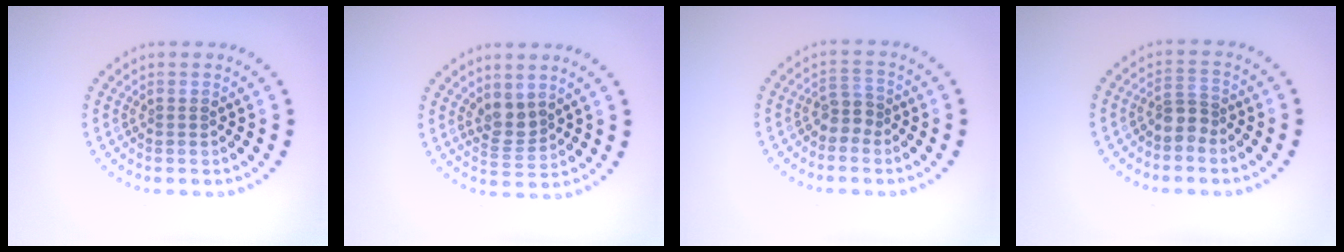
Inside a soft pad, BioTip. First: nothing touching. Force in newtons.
{"total": 2.3, "press": 1.9, "slide": 1.3}
{"total": 1.8, "press": 1.4, "slide": 1.2}
{"total": 2.2, "press": 1.7, "slide": 1.3}